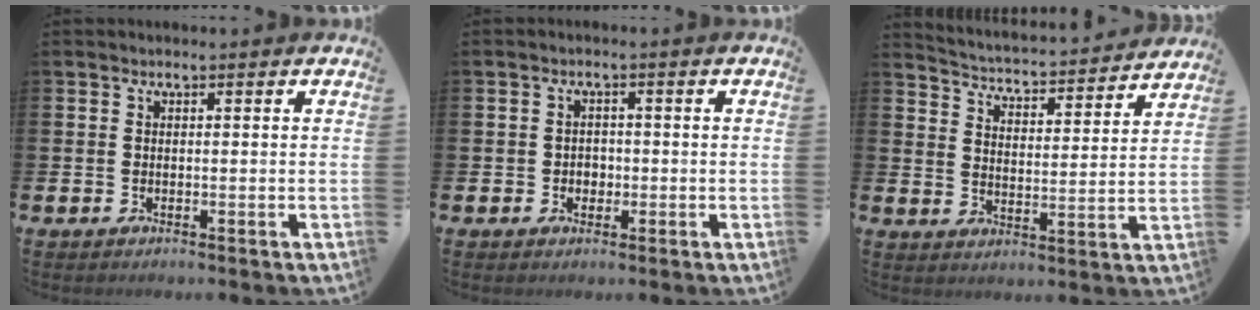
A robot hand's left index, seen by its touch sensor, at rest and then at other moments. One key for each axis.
{"total": 1.8, "fx": -0.3, "fy": 1.6, "fz": 0.6, "tx": -0.006, "ty": 0.003, "tz": -0.011}
{"total": 4.2, "fx": 4.1, "fy": 0.6, "fz": 0.4, "tx": -0.032, "ty": -0.040, "tz": 0.064}